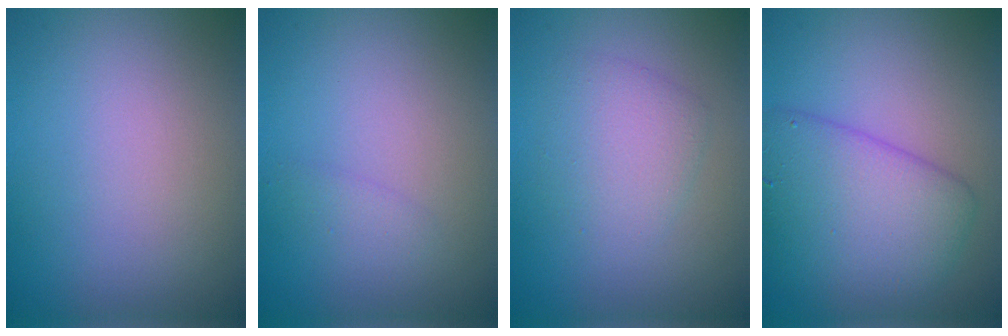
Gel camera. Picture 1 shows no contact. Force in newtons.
{"total": 0.9, "press": 0.9, "slide": 0.1}
{"total": 2.9, "press": 2.9, "slide": 0.1}
{"total": 6.1, "press": 6.1, "slide": 0.1}